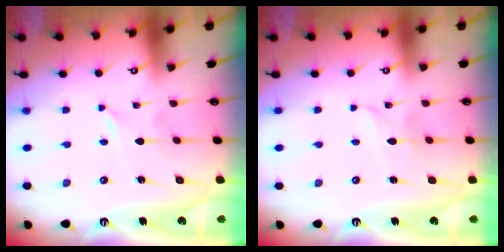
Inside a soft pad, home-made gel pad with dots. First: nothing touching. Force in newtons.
{"total": 3.6, "press": 3.6, "slide": 0.2}